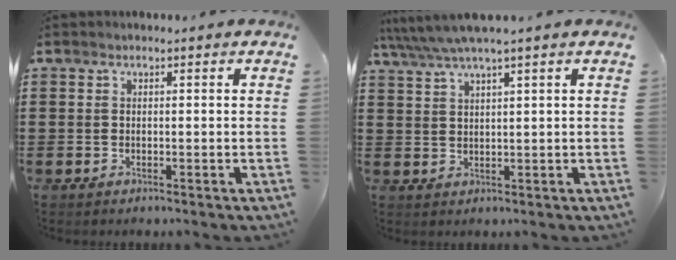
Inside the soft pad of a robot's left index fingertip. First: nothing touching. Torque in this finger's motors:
{"motor_torque": [1.07, -1.07, 0.45, 0.15]}